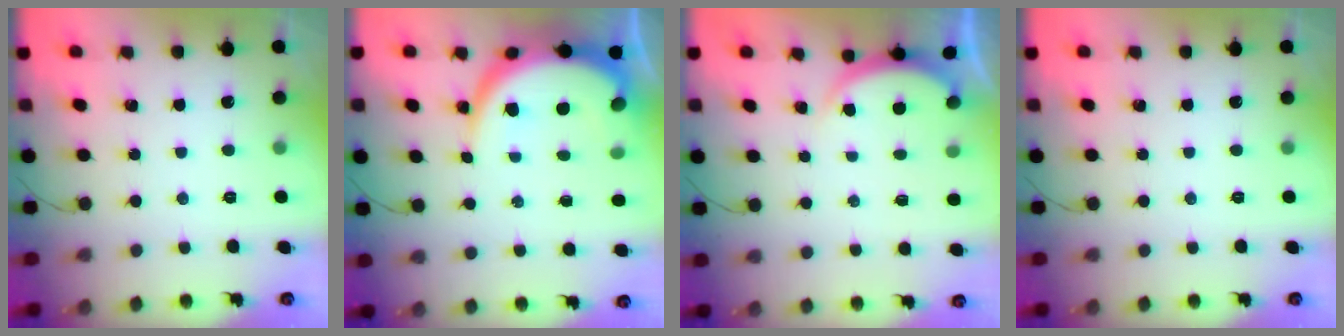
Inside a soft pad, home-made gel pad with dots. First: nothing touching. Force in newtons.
{"total": 9.4, "press": 9.4, "slide": 0.5}
{"total": 2.5, "press": 2.5, "slide": 0.5}
{"total": 0.0}